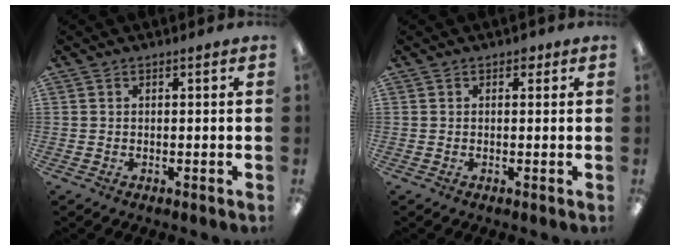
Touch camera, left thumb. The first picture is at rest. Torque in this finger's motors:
{"motor_torque": [0.04, 0.02, -0.11, 0.05, 0.03]}